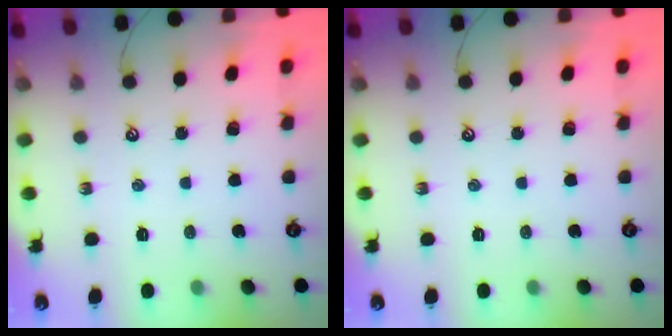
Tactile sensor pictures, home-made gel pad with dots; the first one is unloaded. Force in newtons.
{"total": 0.0}